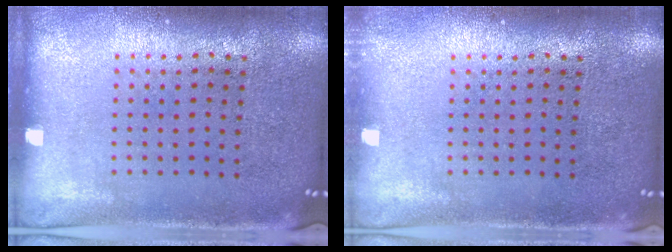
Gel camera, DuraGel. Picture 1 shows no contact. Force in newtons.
{"total": 0.7, "press": 0.7, "slide": 0.1}